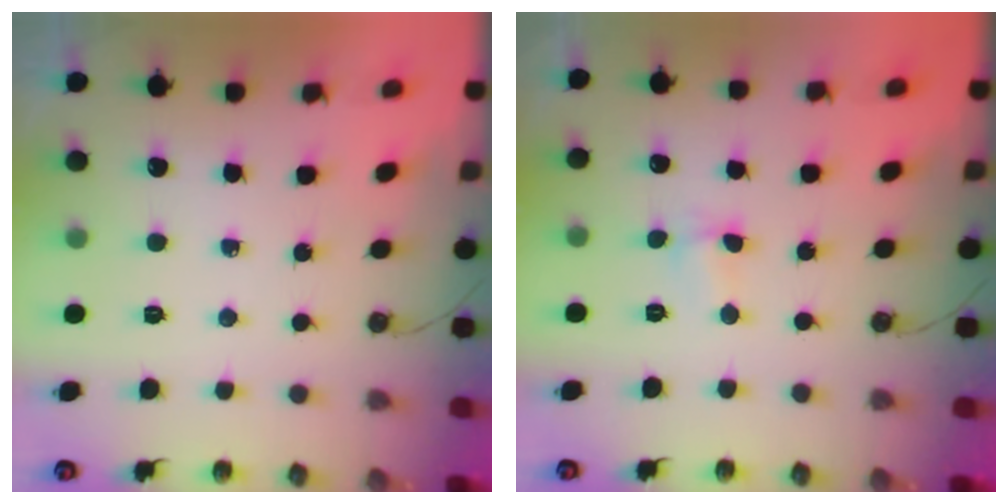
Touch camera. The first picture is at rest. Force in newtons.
{"total": 2.6, "press": 2.5, "slide": 0.5}